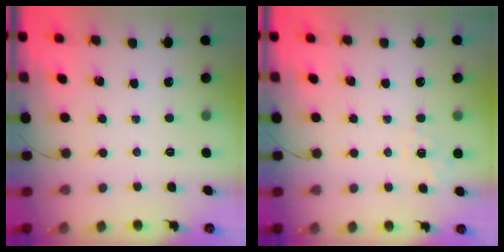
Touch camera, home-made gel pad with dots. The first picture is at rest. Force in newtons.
{"total": 1.6, "press": 0.1, "slide": 1.6}